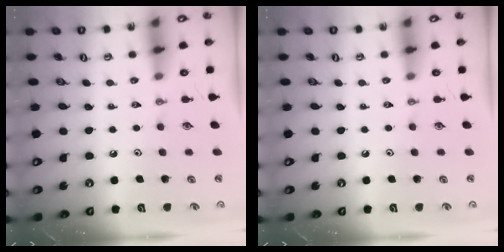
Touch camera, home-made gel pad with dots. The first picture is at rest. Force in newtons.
{"total": 0.0}